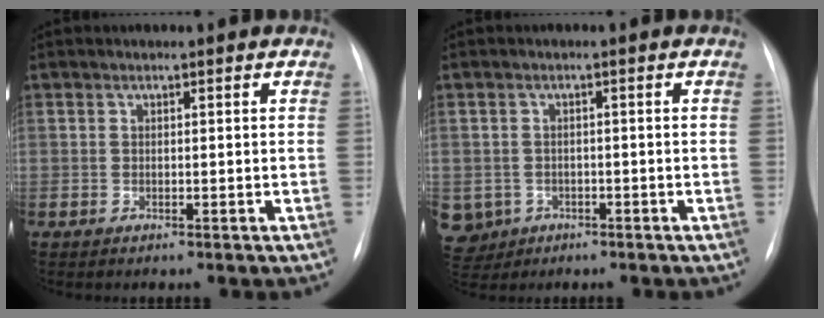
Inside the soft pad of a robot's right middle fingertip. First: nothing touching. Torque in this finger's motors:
{"motor_torque": [0.93, -0.93, 0.27, 0.07]}